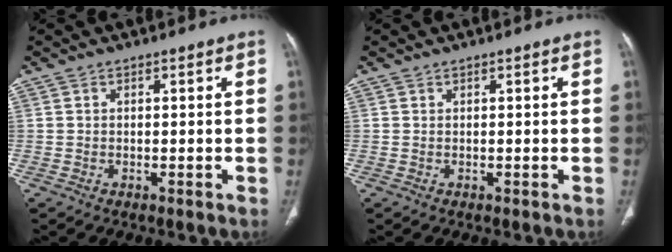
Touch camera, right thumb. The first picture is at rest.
{"total": 0.0}